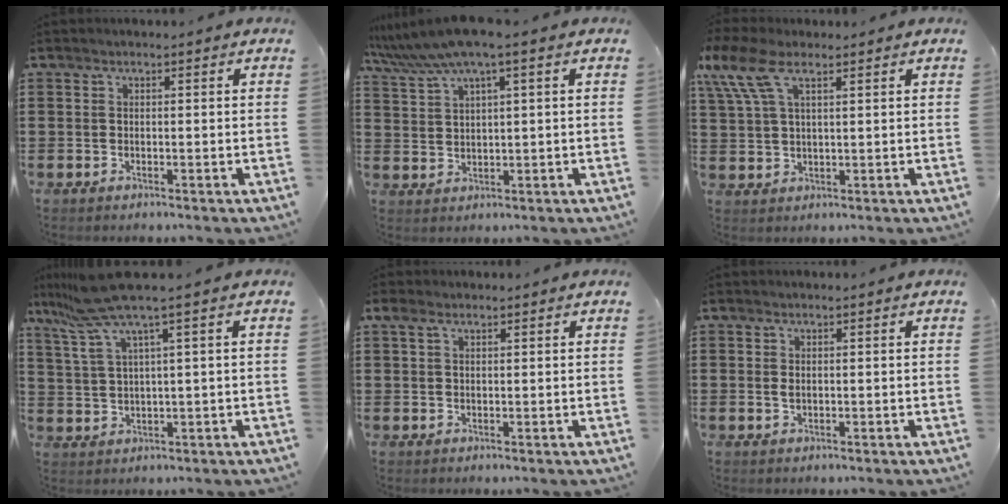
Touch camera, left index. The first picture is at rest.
{"total": 5.6, "force": [3.7, 0.2, 4.2], "torque": [-0.099, -0.011, 0.060]}
{"total": 7.8, "force": [4.1, 3.4, 5.6], "torque": [-0.136, 0.007, 0.073]}
{"total": 7.1, "force": [4.4, -0.4, 5.6], "torque": [-0.146, -0.027, 0.069]}
{"total": 1.7, "force": [0.9, 0.9, 1.2], "torque": [-0.026, 0.006, 0.015]}
{"total": 1.0, "force": [0.2, 0.4, 0.9], "torque": [-0.019, 0.002, 0.003]}